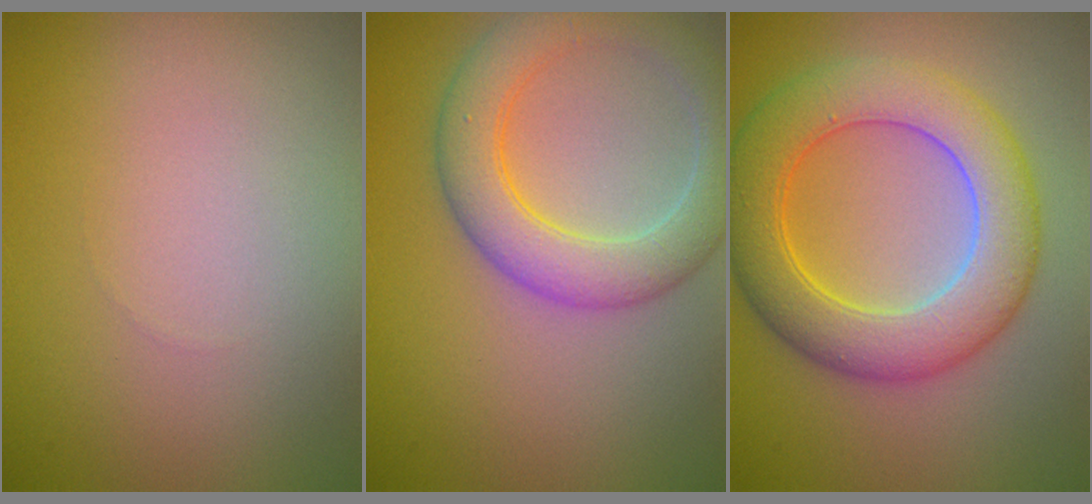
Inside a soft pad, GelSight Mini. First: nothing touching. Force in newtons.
{"total": 5.4, "press": 5.3, "slide": 0.3}
{"total": 7.4, "press": 7.4, "slide": 0.1}